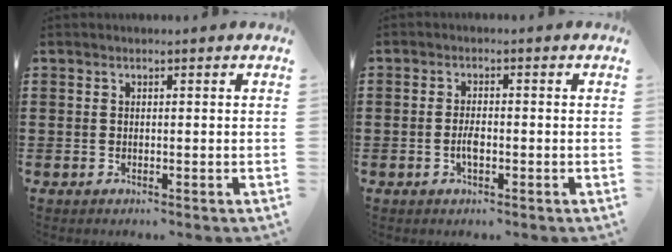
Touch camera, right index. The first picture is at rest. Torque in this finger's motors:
{"motor_torque": [2.14, 0.00, 0.07, 0.02]}